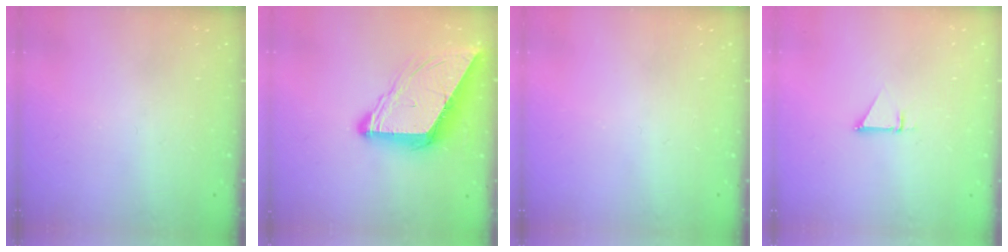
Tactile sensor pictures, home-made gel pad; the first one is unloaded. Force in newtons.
{"total": 10.3, "press": 10.3, "slide": 1.1}
{"total": 0.0}
{"total": 1.4, "press": 1.4, "slide": 0.0}